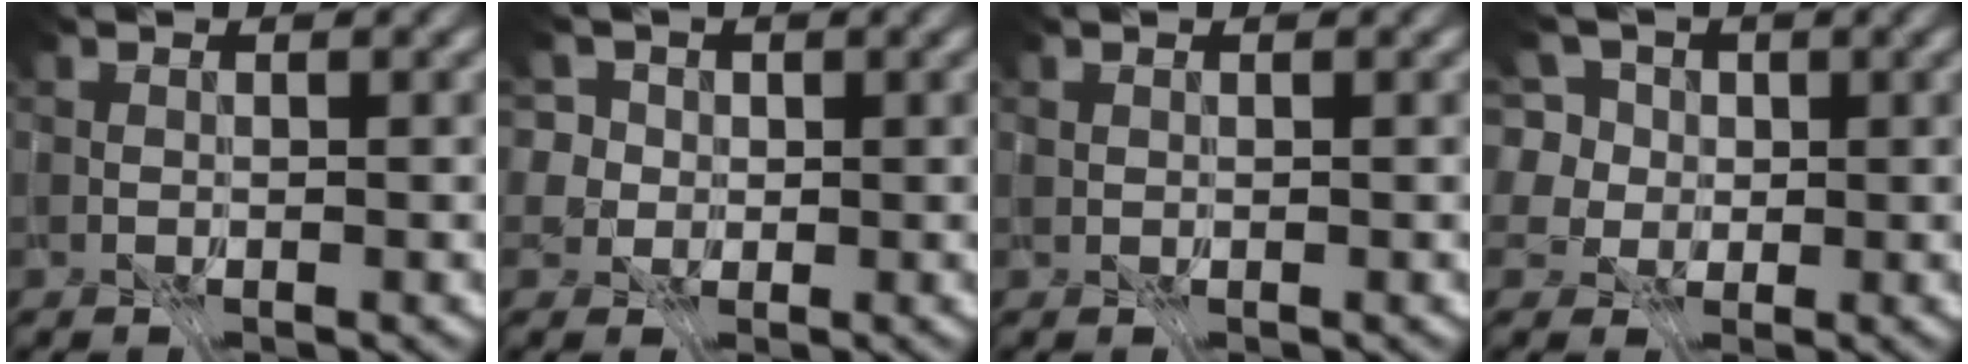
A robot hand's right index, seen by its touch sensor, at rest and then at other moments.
{"total": 8.7, "force": [4.7, 5.9, 4.3], "torque": [-0.087, 0.031, 0.055]}
{"total": 0.5, "force": [0.4, 0.3, 0.2], "torque": [-0.009, 0.003, 0.012]}
{"total": 7.5, "force": [3.2, 6.0, 3.3], "torque": [-0.084, 0.027, 0.041]}